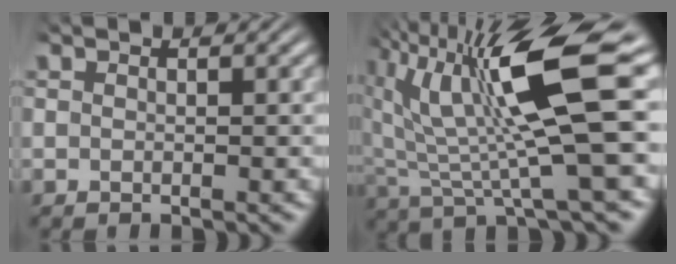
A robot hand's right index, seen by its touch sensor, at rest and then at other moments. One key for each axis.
{"total": 9.9, "fx": 1.2, "fy": 3.2, "fz": 9.3, "tx": -0.149, "ty": 0.005, "tz": 0.027}